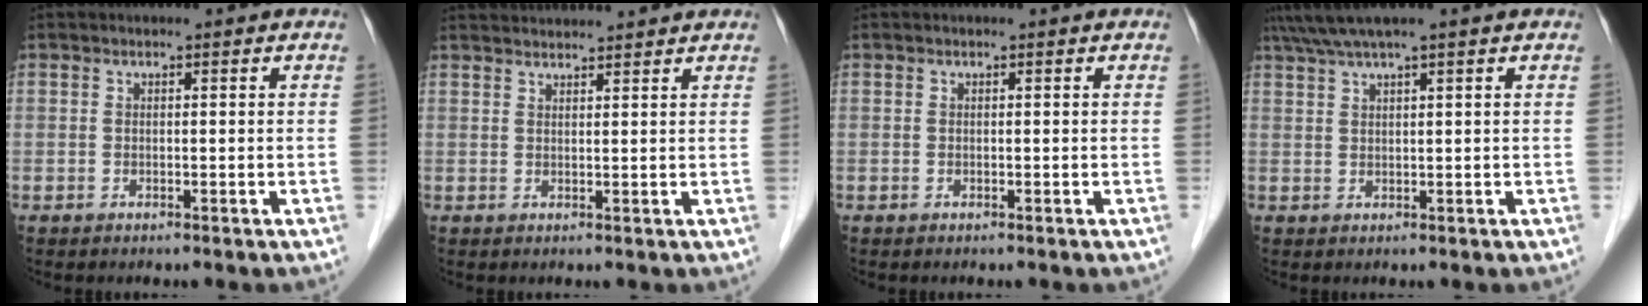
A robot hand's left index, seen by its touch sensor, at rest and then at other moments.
{"total": 7.4, "force": [7.2, -0.1, 1.9], "torque": [-0.030, 0.037, 0.096]}
{"total": 0.0}
{"total": 3.5, "force": [2.7, -0.4, 2.2], "torque": [-0.042, 0.030, 0.054]}